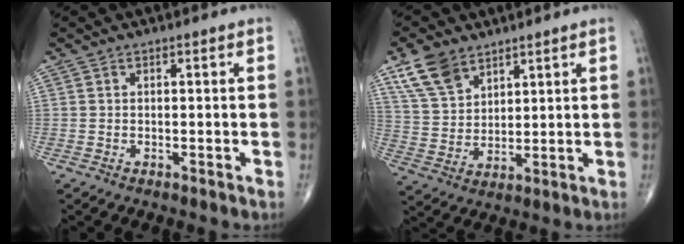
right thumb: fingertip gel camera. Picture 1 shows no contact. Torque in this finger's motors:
{"motor_torque": [-0.67, 0.96, 0.06, 0.15, 0.08]}